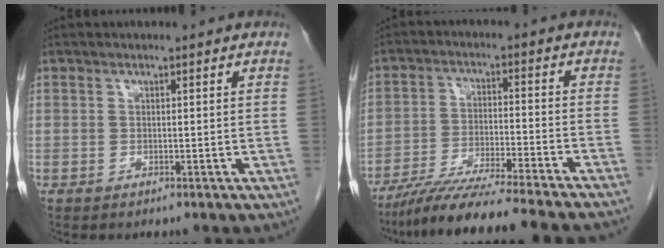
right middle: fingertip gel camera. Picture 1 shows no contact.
{"total": 15.5, "force": [-13.4, -1.0, 7.6], "torque": [-0.115, -0.032, -0.218]}